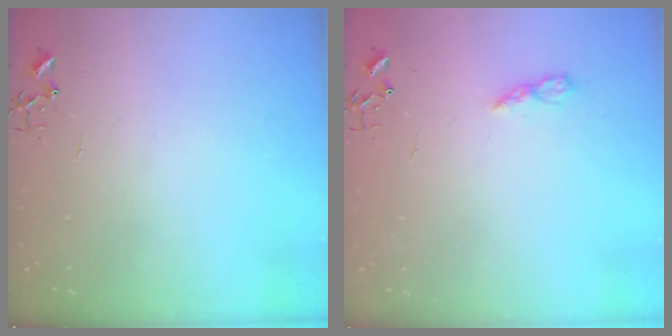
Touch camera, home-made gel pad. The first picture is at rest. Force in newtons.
{"total": 5.8, "press": 5.7, "slide": 0.6}